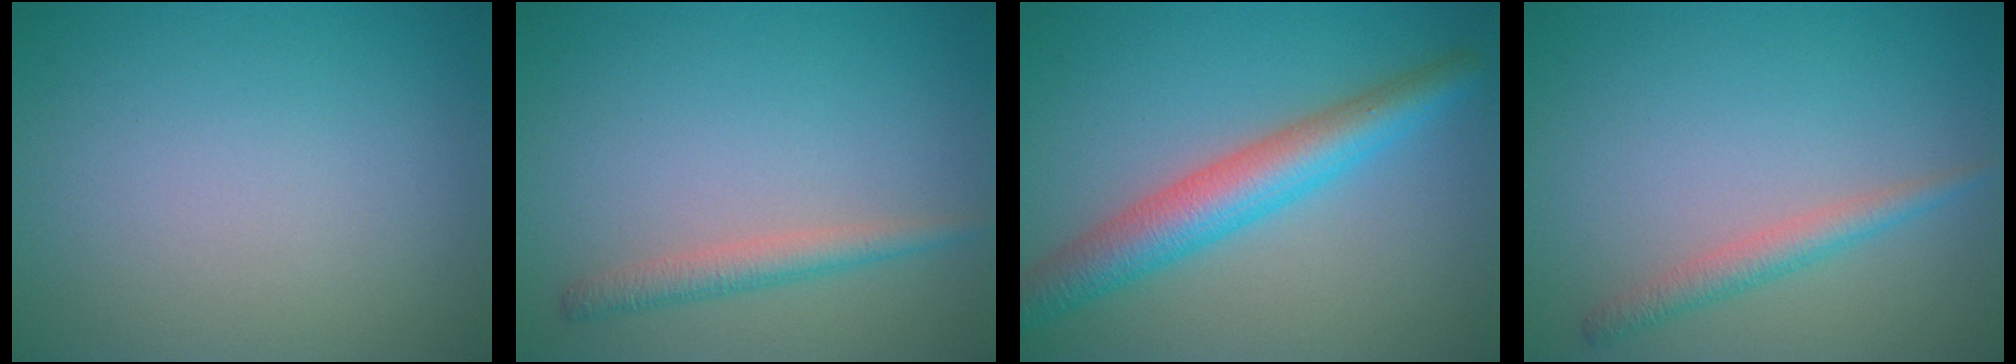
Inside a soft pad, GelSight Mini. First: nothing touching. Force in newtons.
{"total": 2.1, "press": 2.1, "slide": 0.1}
{"total": 5.7, "press": 5.7, "slide": 0.1}
{"total": 2.0, "press": 2.0, "slide": 0.0}